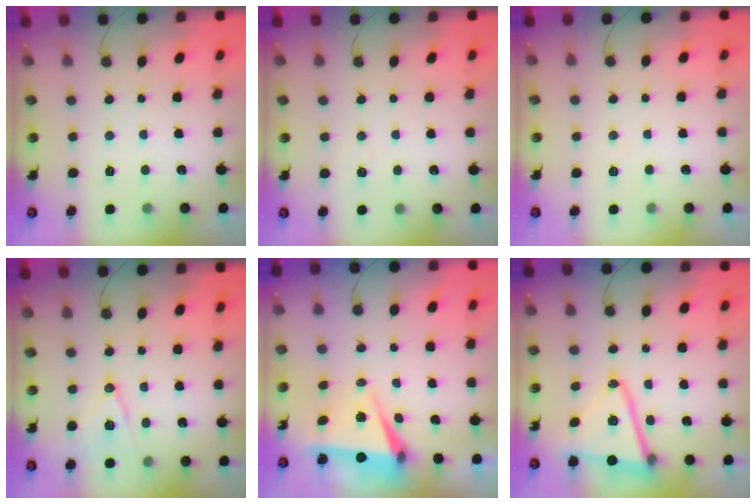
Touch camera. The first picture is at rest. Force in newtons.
{"total": 6.9, "press": 5.4, "slide": 4.3}
{"total": 5.5, "press": 3.6, "slide": 4.1}
{"total": 11.8, "press": 11.2, "slide": 3.5}
{"total": 7.1, "press": 5.7, "slide": 4.3}
{"total": 13.8, "press": 13.6, "slide": 2.4}